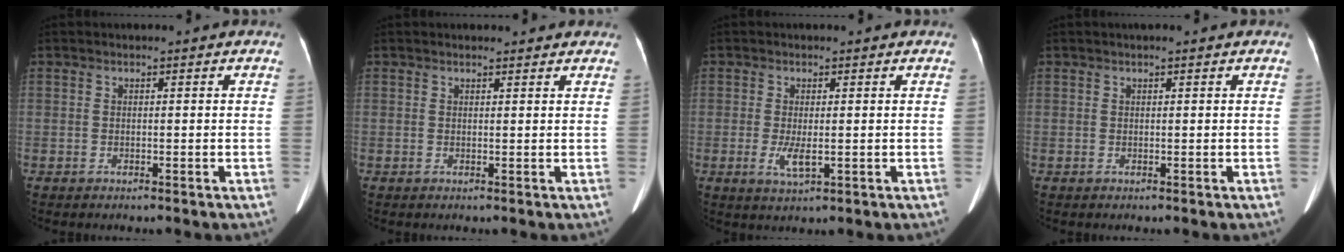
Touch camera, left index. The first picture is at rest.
{"total": 3.7, "force": [3.5, 0.9, 1.0], "torque": [-0.012, 0.013, 0.036]}
{"total": 3.3, "force": [-0.1, 0.9, 3.1], "torque": [-0.059, -0.006, 0.002]}
{"total": 1.1, "force": [0.8, 0.0, 0.7], "torque": [-0.011, 0.011, 0.015]}